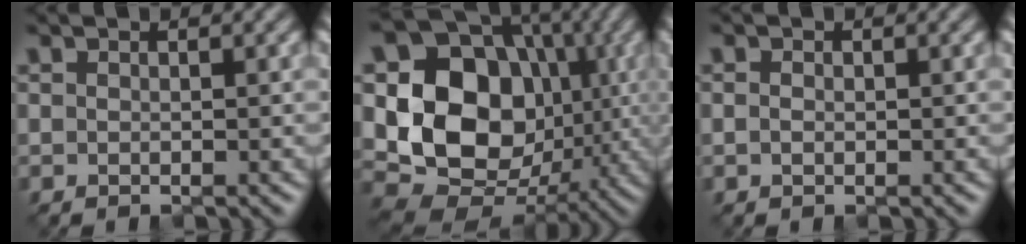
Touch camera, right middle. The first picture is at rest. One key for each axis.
{"total": 13.8, "fx": 0.4, "fy": 11.1, "fz": 8.1, "tx": -0.137, "ty": -0.008, "tz": -0.006}
{"total": 0.5, "fx": -0.2, "fy": 0.4, "fz": 0.2, "tx": -0.005, "ty": -0.001, "tz": -0.006}